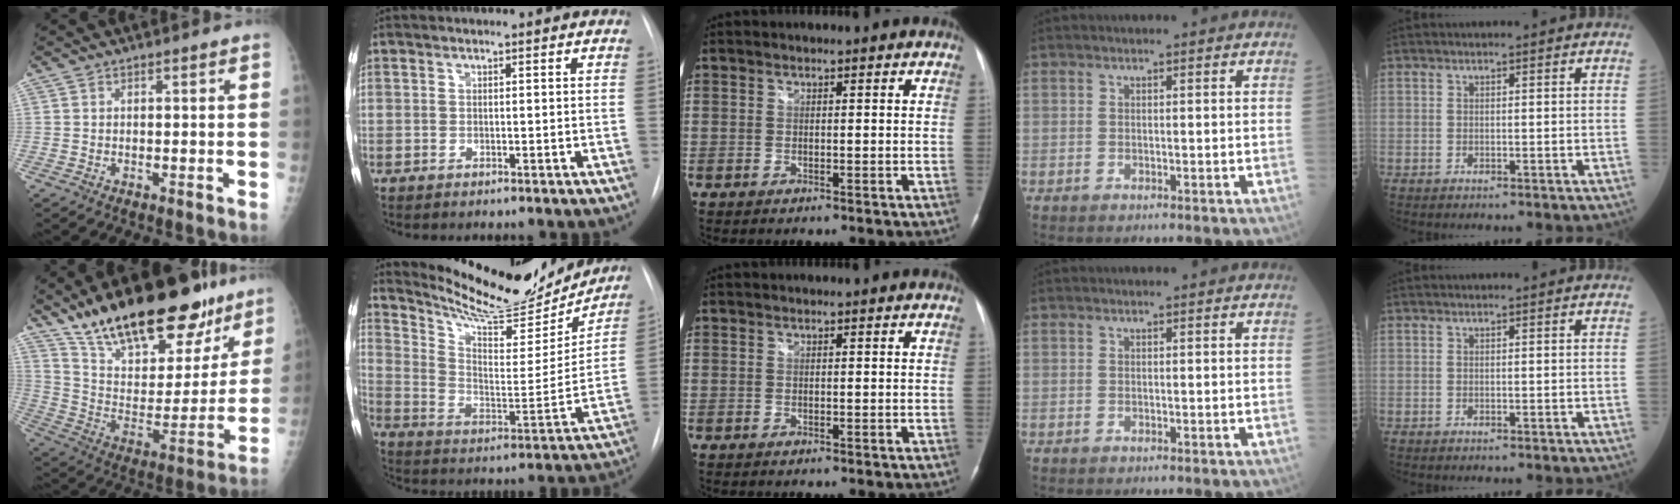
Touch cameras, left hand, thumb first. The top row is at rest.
{"thumb": {"total": 30.5, "force": [21.8, 11.8, 17.7], "torque": [-0.240, -0.068, 0.351]}, "index": {"total": 21.9, "force": [20.2, 4.6, 7.0], "torque": [-0.120, -0.040, 0.298]}}